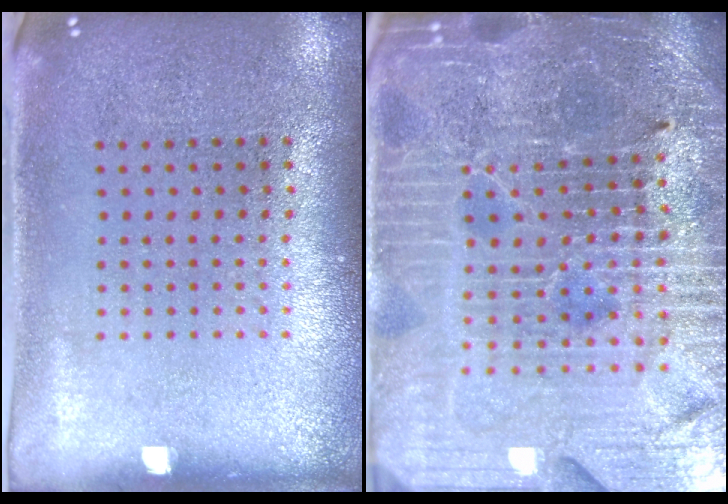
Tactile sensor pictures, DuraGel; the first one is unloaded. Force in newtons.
{"total": 5.9, "press": 5.3, "slide": 2.4}